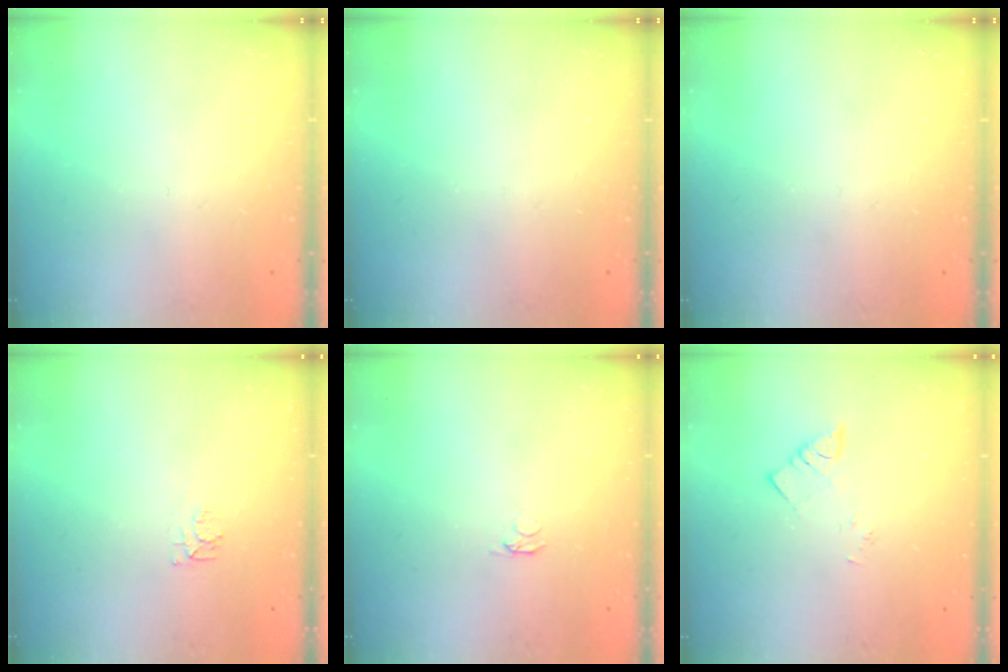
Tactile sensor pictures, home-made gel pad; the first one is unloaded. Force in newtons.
{"total": 0.0}
{"total": 0.0}
{"total": 4.6, "press": 4.5, "slide": 0.5}
{"total": 2.1, "press": 2.0, "slide": 0.3}
{"total": 2.2, "press": 2.2, "slide": 0.2}